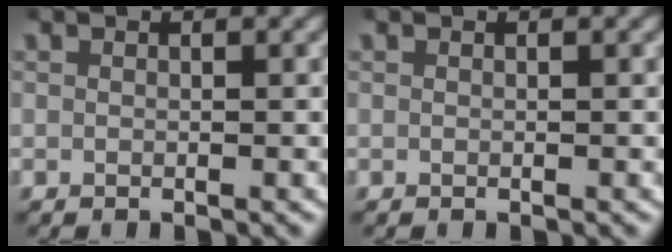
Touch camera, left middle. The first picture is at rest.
{"total": 0.0}